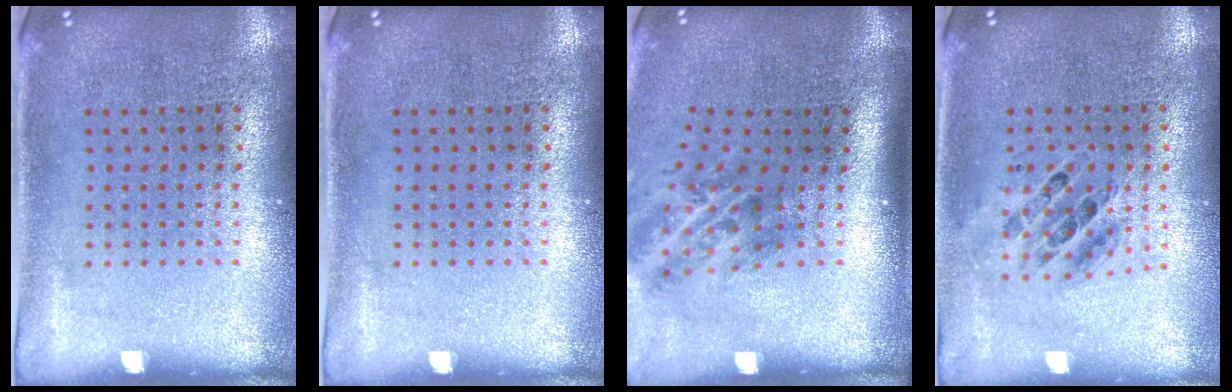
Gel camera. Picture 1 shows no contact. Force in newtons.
{"total": 0.0}
{"total": 2.1, "press": 1.3, "slide": 1.7}
{"total": 0.7, "press": 0.7, "slide": 0.0}